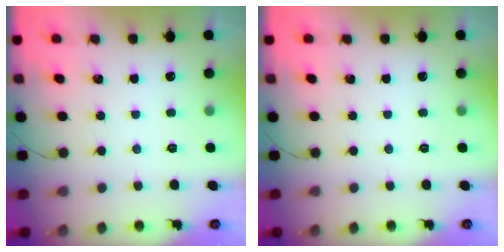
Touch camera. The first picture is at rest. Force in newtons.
{"total": 0.0}